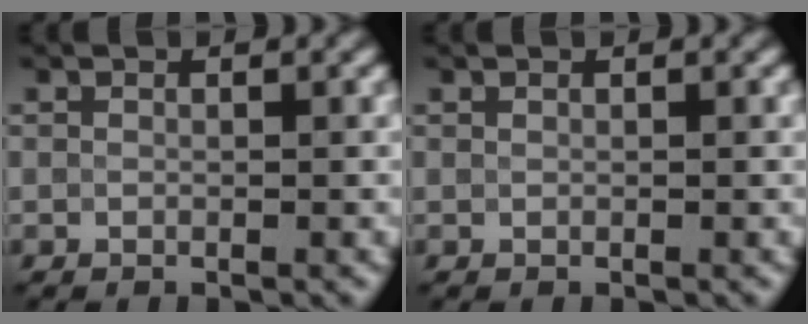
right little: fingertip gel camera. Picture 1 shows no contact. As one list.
[{"total": 0.0}]